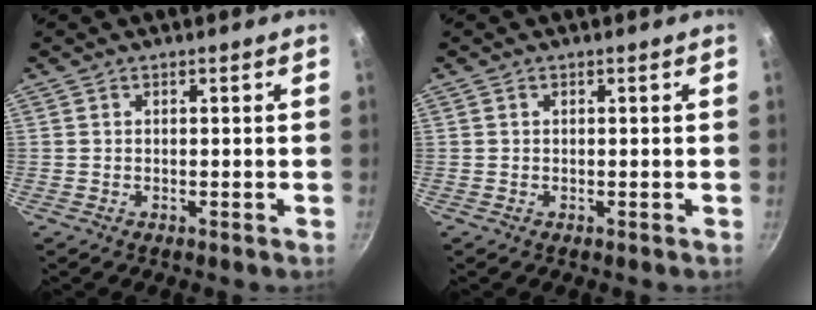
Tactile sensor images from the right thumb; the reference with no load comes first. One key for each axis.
{"total": 0.0}